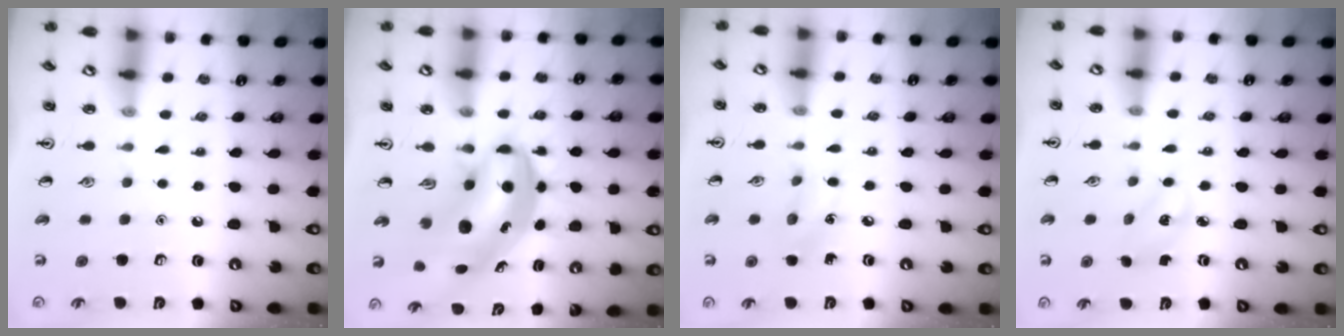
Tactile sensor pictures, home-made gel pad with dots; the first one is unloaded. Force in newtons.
{"total": 7.6, "press": 7.4, "slide": 2.0}
{"total": 5.7, "press": 5.4, "slide": 1.9}
{"total": 2.6, "press": 2.5, "slide": 0.8}